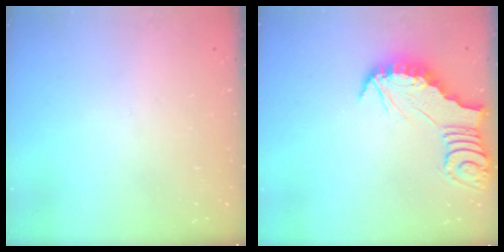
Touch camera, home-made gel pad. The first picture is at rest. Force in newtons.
{"total": 2.8, "press": 2.8, "slide": 0.3}